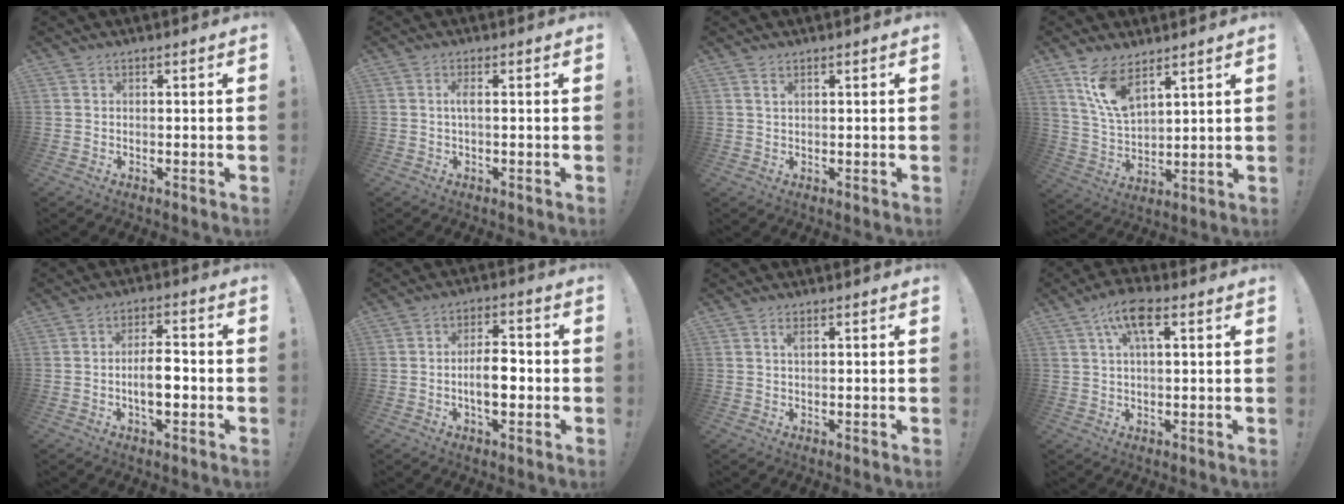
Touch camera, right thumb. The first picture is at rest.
{"total": 2.2, "force": [0.0, 0.3, 2.2], "torque": [-0.048, 0.006, -0.002]}
{"total": 1.5, "force": [0.8, 0.6, 1.1], "torque": [-0.024, 0.001, 0.015]}
{"total": 11.1, "force": [7.6, 4.7, 6.4], "torque": [-0.137, -0.032, 0.149]}
{"total": 7.5, "force": [-2.2, 3.1, 6.5], "torque": [-0.110, 0.006, -0.043]}
{"total": 8.2, "force": [-2.0, 4.0, 6.8], "torque": [-0.111, 0.008, -0.042]}
{"total": 1.5, "force": [0.6, 0.5, 1.3], "torque": [-0.029, 0.002, 0.009]}
{"total": 8.6, "force": [3.7, 3.1, 7.1], "torque": [-0.123, 0.001, 0.064]}